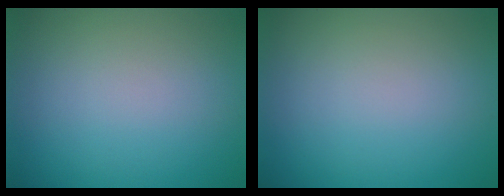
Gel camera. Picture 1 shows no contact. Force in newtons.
{"total": 0.0}